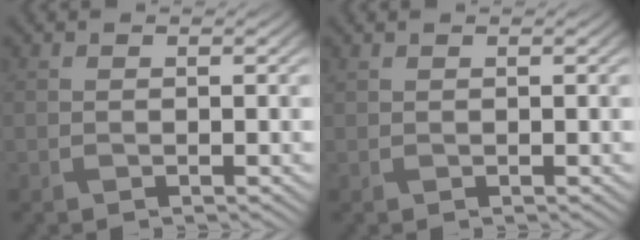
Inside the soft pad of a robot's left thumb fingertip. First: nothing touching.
{"total": 0.0}